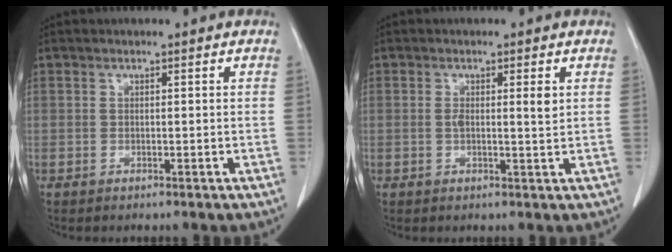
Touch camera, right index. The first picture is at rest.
{"total": 2.9, "force": [0.6, 0.4, 2.8], "torque": [-0.049, 0.000, 0.009]}